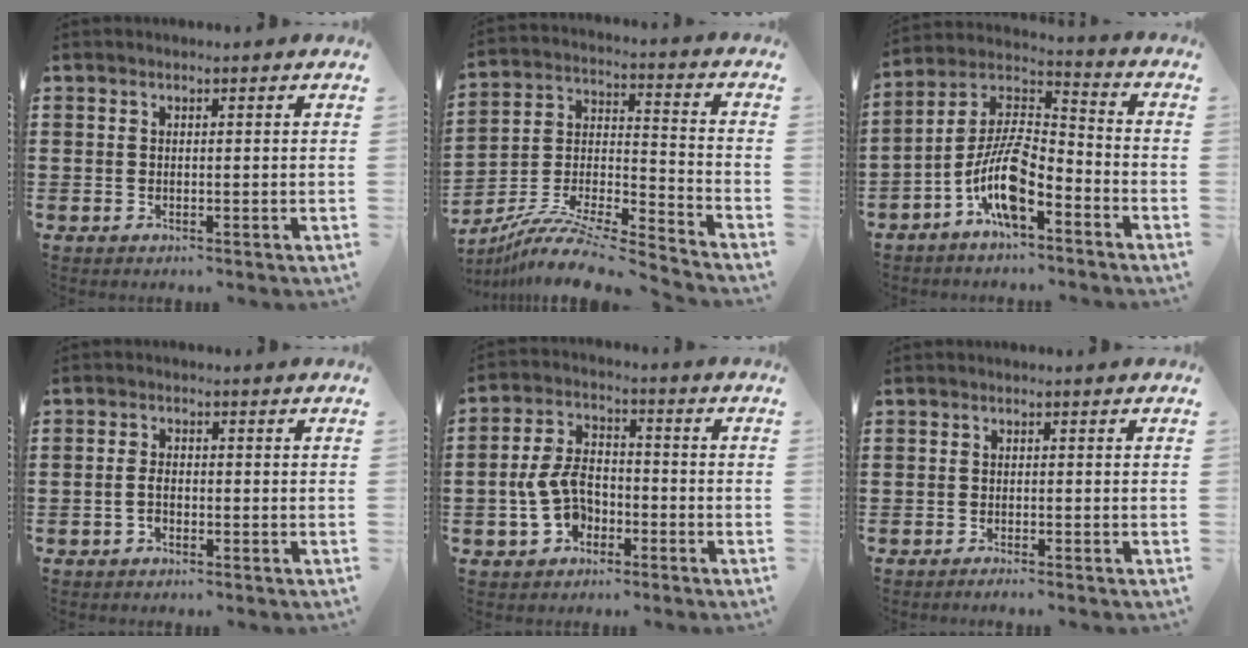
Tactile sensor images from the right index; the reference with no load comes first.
{"total": 9.9, "force": [-8.8, 1.6, 4.4], "torque": [-0.086, 0.008, -0.176]}
{"total": 10.9, "force": [-5.7, 3.6, 8.6], "torque": [-0.197, -0.010, -0.114]}
{"total": 2.0, "force": [-0.8, 1.0, 1.6], "torque": [-0.042, -0.003, -0.017]}
{"total": 7.0, "force": [-2.3, 4.6, 4.7], "torque": [-0.120, 0.000, -0.050]}
{"total": 0.9, "force": [-0.9, -0.2, 0.2], "torque": [-0.004, -0.001, -0.017]}